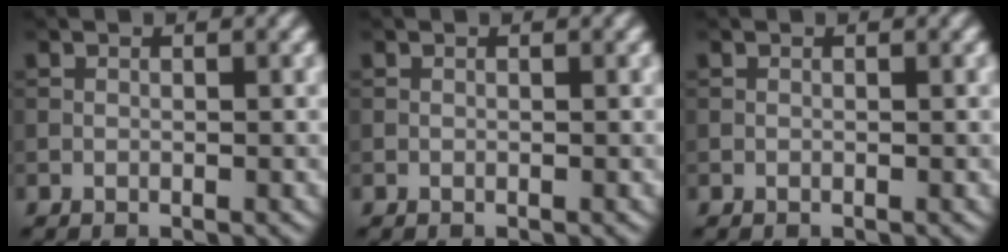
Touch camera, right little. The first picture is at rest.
{"total": 0.0}
{"total": 0.0}